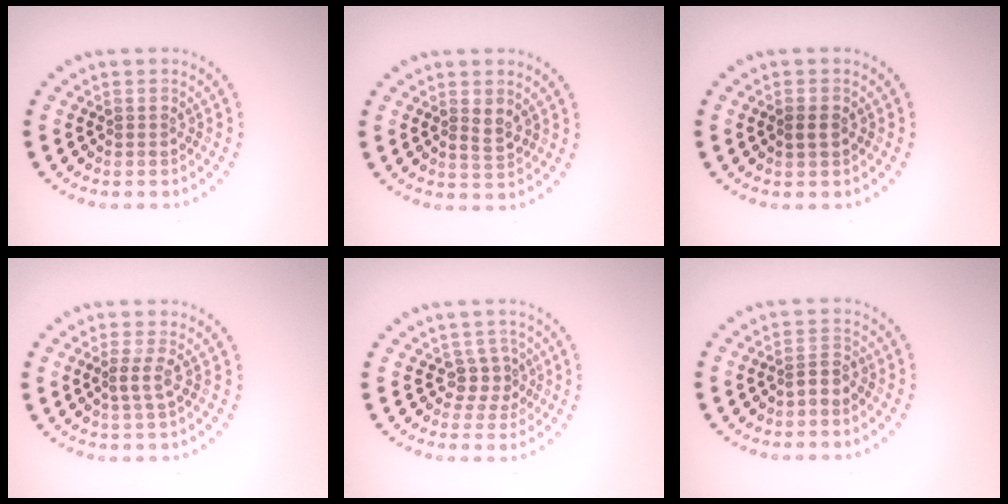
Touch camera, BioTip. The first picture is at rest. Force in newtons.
{"total": 1.6, "press": 1.5, "slide": 0.8}
{"total": 1.3, "press": 1.3, "slide": 0.1}
{"total": 1.6, "press": 1.2, "slide": 1.1}
{"total": 2.2, "press": 1.7, "slide": 1.4}
{"total": 1.7, "press": 1.2, "slide": 1.2}